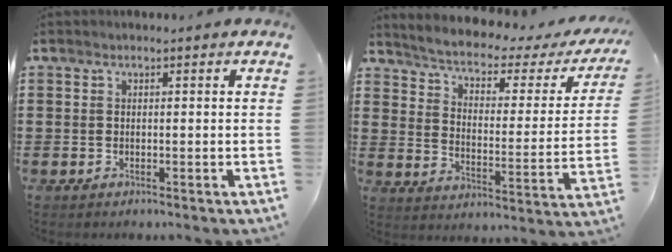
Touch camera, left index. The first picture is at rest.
{"total": 3.0, "force": [2.3, 0.6, 1.8], "torque": [-0.053, -0.027, 0.028]}